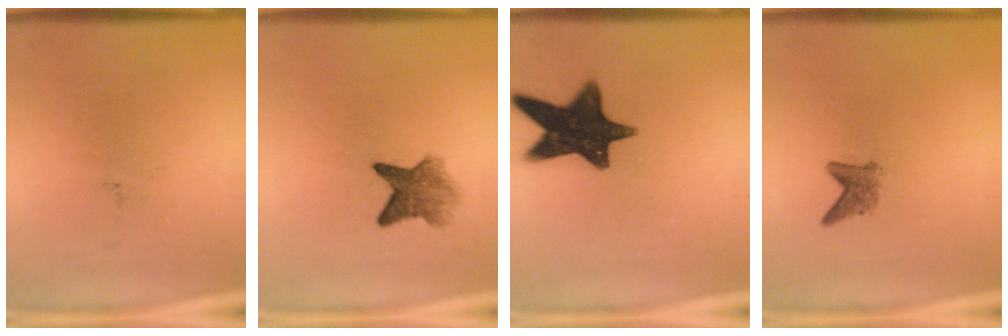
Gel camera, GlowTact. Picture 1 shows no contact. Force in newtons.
{"total": 4.7}
{"total": 14.9}
{"total": 2.1}